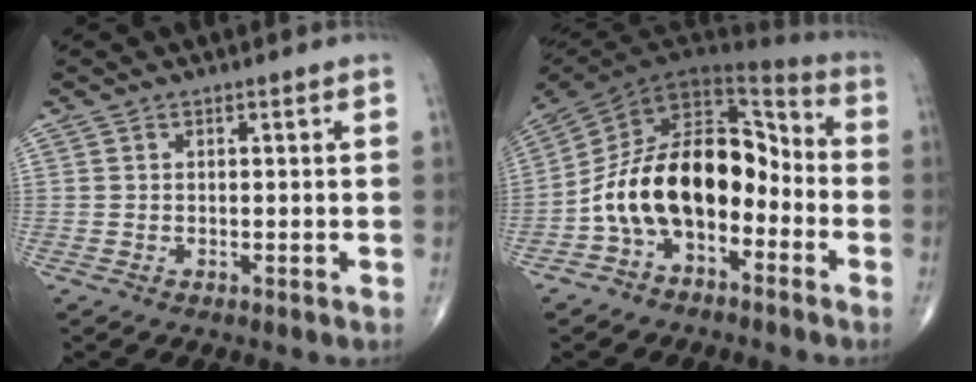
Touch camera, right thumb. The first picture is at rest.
{"total": 18.6, "force": [-5.1, 11.5, 13.7], "torque": [-0.211, 0.088, -0.096]}